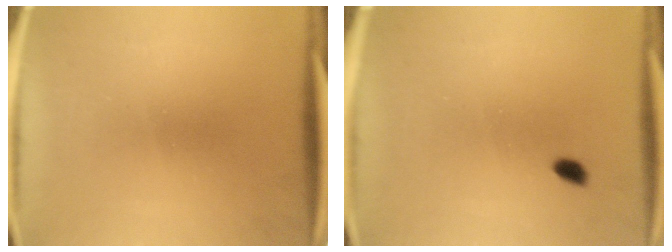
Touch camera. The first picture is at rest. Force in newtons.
{"total": 1.4}